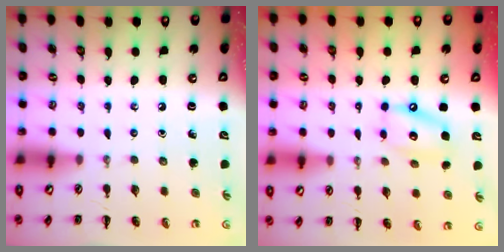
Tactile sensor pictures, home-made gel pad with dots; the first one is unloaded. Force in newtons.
{"total": 11.5, "press": 11.2, "slide": 2.7}